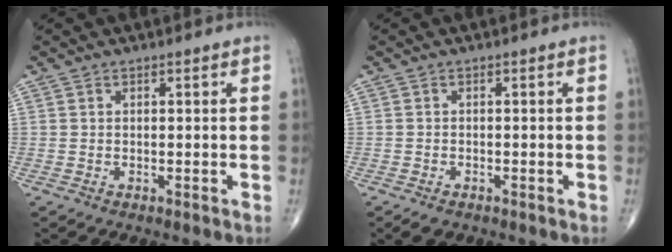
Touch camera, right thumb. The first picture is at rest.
{"total": 1.8, "force": [-1.4, 0.9, 0.8], "torque": [-0.018, 0.005, -0.021]}